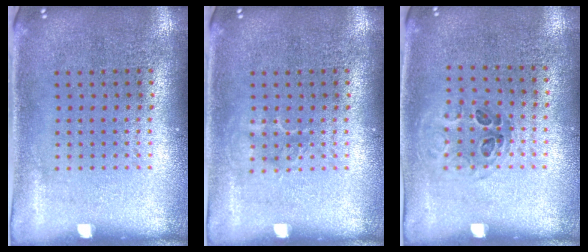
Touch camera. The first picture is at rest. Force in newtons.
{"total": 1.0, "press": 0.9, "slide": 0.2}
{"total": 1.0, "press": 0.6, "slide": 0.7}